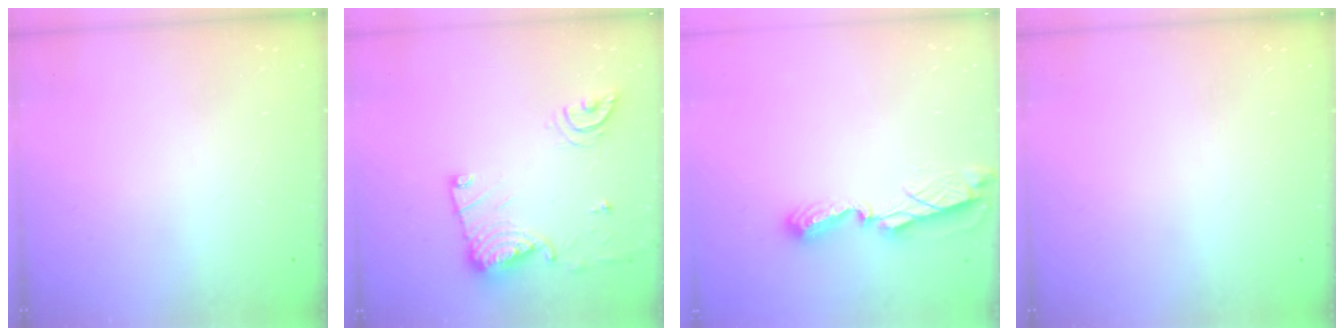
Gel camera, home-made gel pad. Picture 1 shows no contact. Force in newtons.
{"total": 14.2, "press": 14.2, "slide": 1.4}
{"total": 7.7, "press": 7.7, "slide": 0.7}
{"total": 0.0}